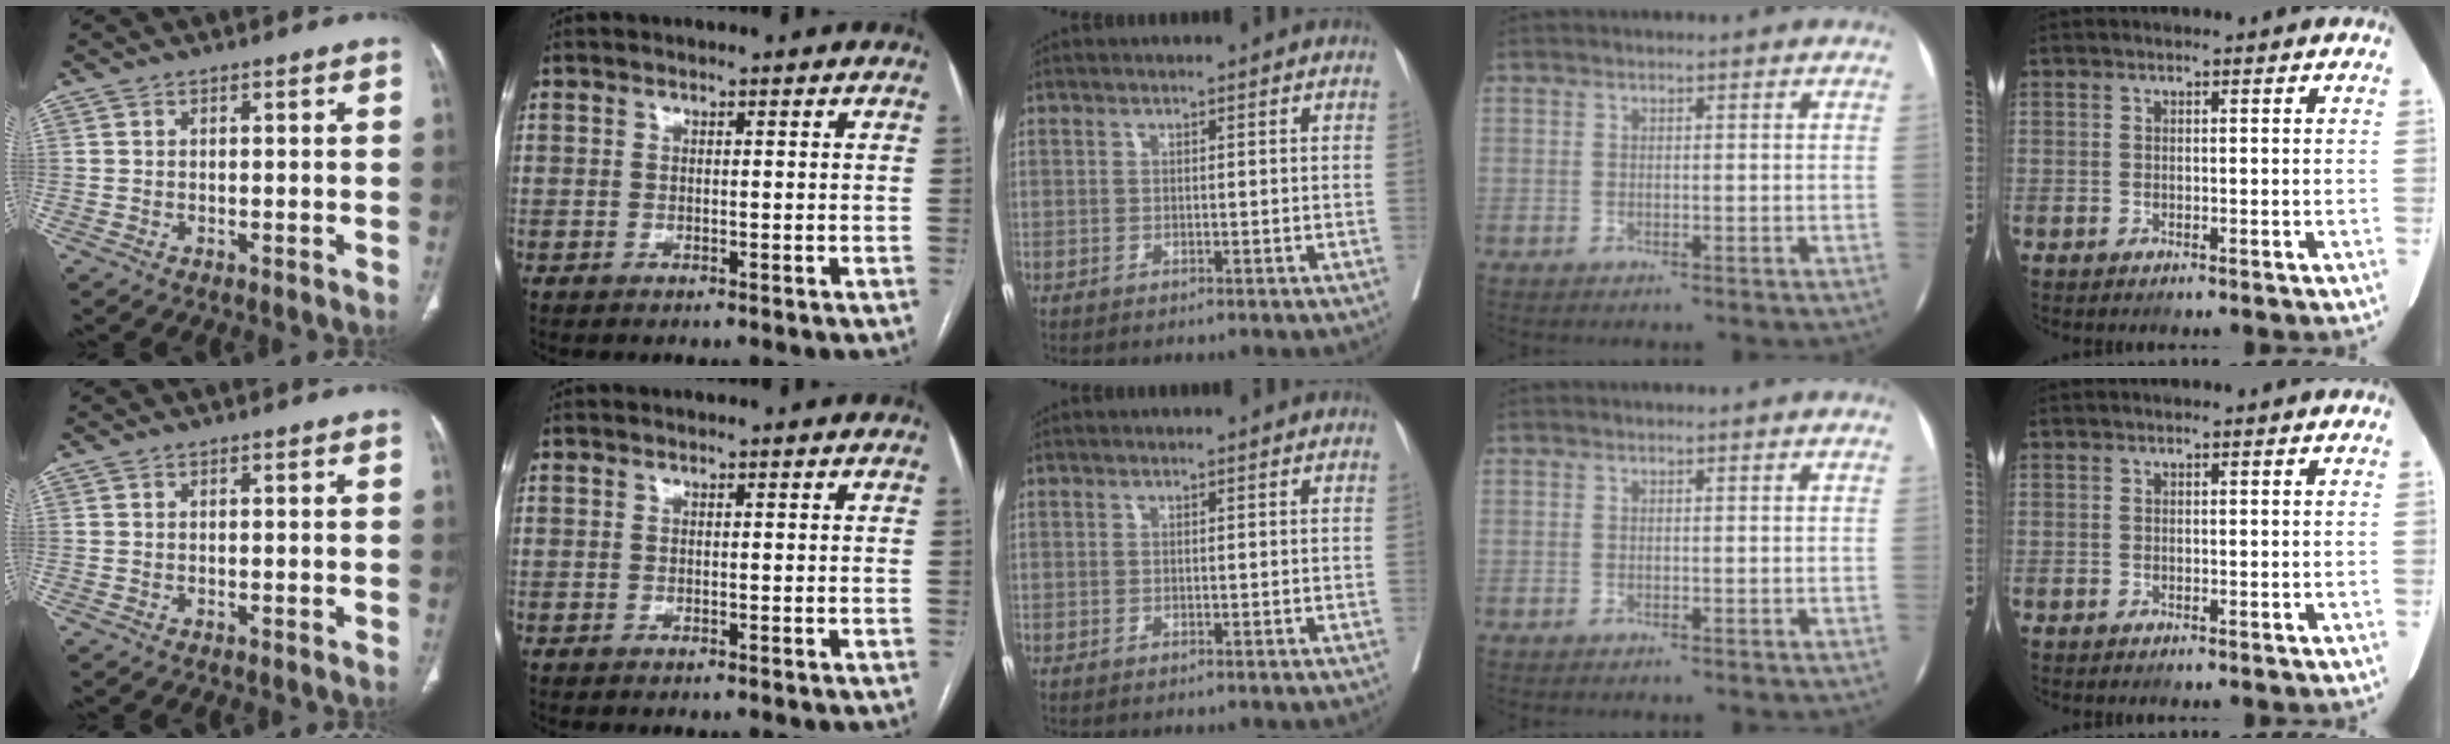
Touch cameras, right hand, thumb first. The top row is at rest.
{}